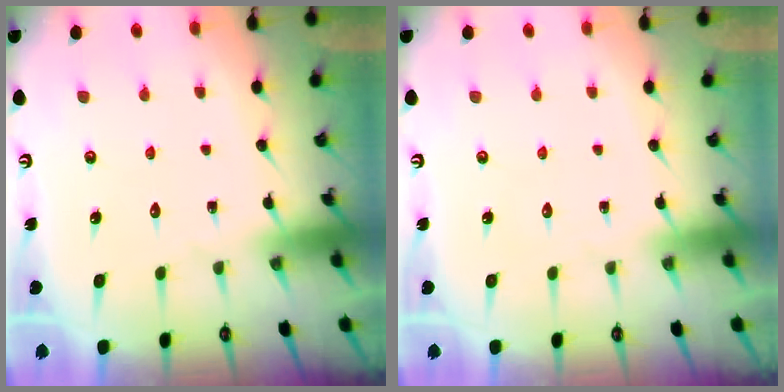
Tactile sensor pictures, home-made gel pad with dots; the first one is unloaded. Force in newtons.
{"total": 0.0}